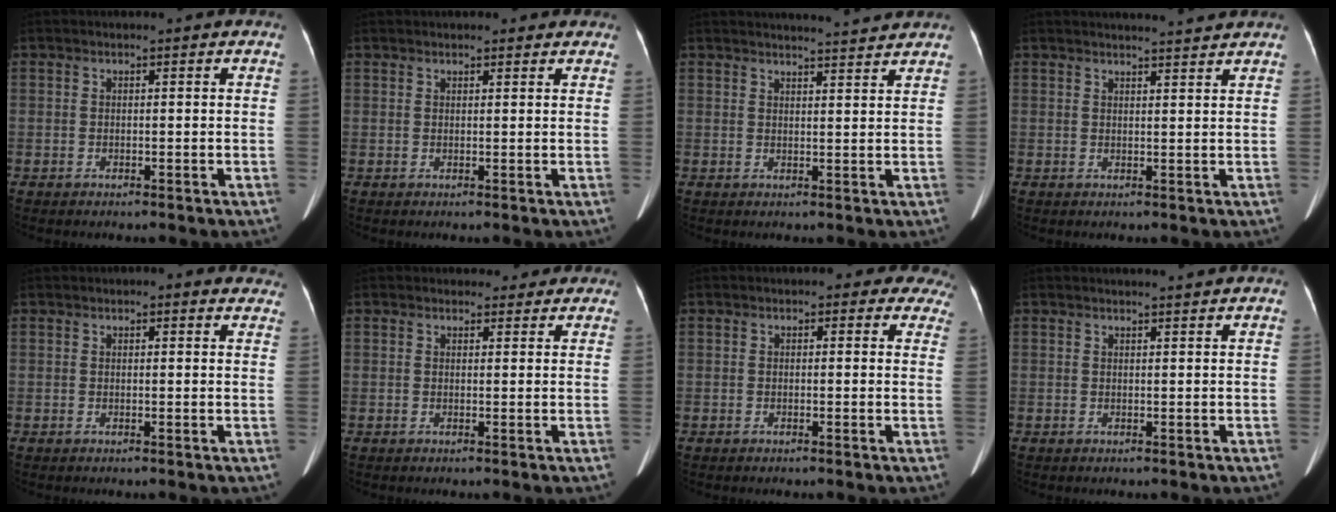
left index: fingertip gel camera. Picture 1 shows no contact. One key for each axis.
{"total": 2.5, "fx": 2.2, "fy": 0.9, "fz": 0.8, "tx": -0.003, "ty": 0.019, "tz": 0.024}
{"total": 6.9, "fx": 6.7, "fy": -0.2, "fz": 1.6, "tx": -0.024, "ty": 0.008, "tz": 0.076}
{"total": 5.3, "fx": 5.1, "fy": -0.3, "fz": 1.4, "tx": -0.020, "ty": 0.008, "tz": 0.057}
{"total": 4.7, "fx": 4.0, "fy": 1.6, "fz": 1.9, "tx": -0.001, "ty": 0.010, "tz": 0.031}
{"total": 3.9, "fx": 3.4, "fy": 1.9, "fz": 0.3, "tx": 0.011, "ty": 0.004, "tz": 0.032}
{"total": 5.9, "fx": 4.8, "fy": 3.1, "fz": 1.5, "tx": 0.013, "ty": 0.004, "tz": 0.027}
{"total": 3.1, "fx": 2.9, "fy": -0.3, "fz": 1.0, "tx": -0.014, "ty": 0.009, "tz": 0.036}